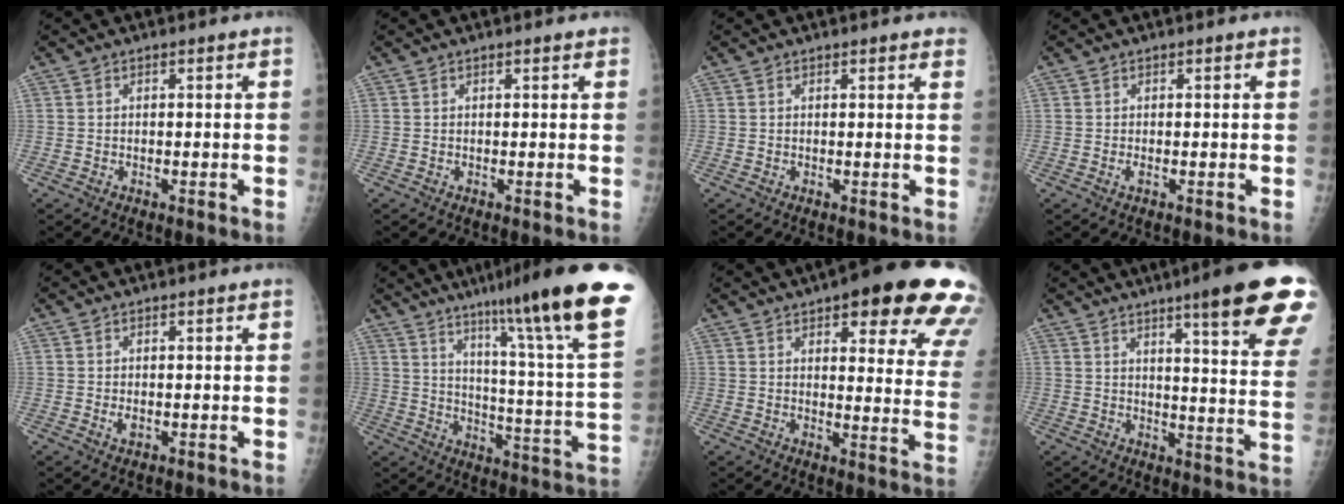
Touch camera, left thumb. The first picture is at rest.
{"total": 0.8, "force": [0.6, 0.3, 0.5], "torque": [-0.007, -0.002, 0.006]}
{"total": 2.6, "force": [2.0, 0.7, 1.4], "torque": [0.002, 0.002, 0.017]}
{"total": 0.7, "force": [0.0, 0.2, 0.6], "torque": [-0.013, -0.002, -0.001]}
{"total": 1.3, "force": [0.0, 0.8, 1.0], "torque": [-0.014, -0.002, 0.000]}
{"total": 26.5, "force": [16.9, 1.4, 20.4], "torque": [-0.277, -0.074, 0.242]}
{"total": 23.2, "force": [14.1, 6.5, 17.2], "torque": [-0.173, -0.042, 0.161]}
{"total": 20.7, "force": [13.2, 2.2, 15.9], "torque": [-0.189, -0.058, 0.163]}